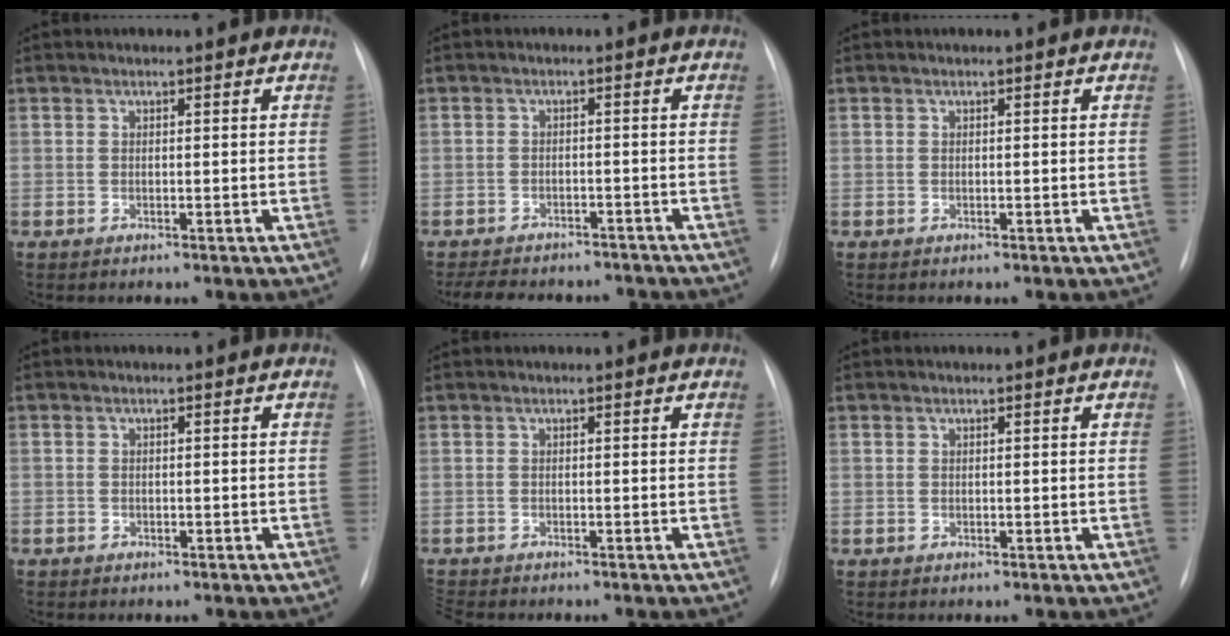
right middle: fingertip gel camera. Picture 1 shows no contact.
{"total": 12.2, "force": [-10.6, 4.9, 3.7], "torque": [-0.074, 0.007, -0.131]}
{"total": 0.0}
{"total": 1.1, "force": [-0.7, 0.8, 0.1], "torque": [-0.008, 0.003, -0.009]}
{"total": 1.9, "force": [-1.8, 0.5, 0.3], "torque": [-0.004, -0.007, -0.029]}
{"total": 0.0}